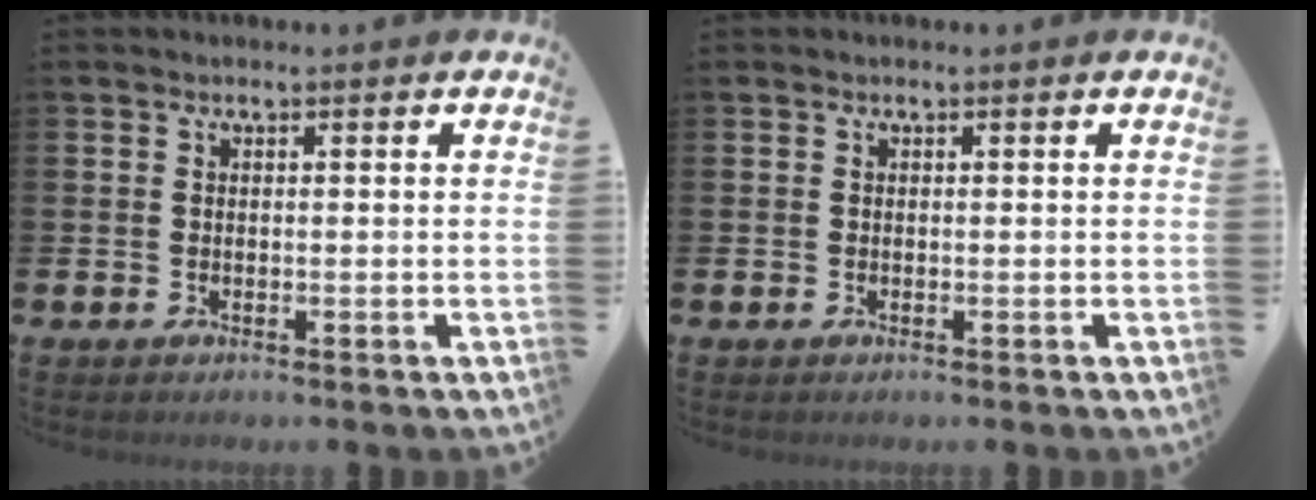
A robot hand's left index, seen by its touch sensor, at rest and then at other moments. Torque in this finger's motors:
{"motor_torque": [0.00, 0.00, 0.00, 0.00]}